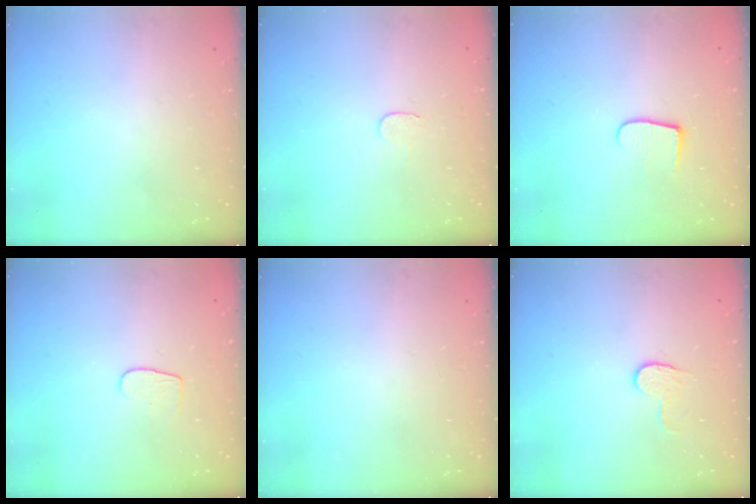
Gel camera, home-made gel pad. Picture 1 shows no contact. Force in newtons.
{"total": 3.8, "press": 3.8, "slide": 0.4}
{"total": 6.6, "press": 6.6, "slide": 0.6}
{"total": 4.3, "press": 4.2, "slide": 0.3}
{"total": 0.0}
{"total": 4.5, "press": 4.5, "slide": 0.5}